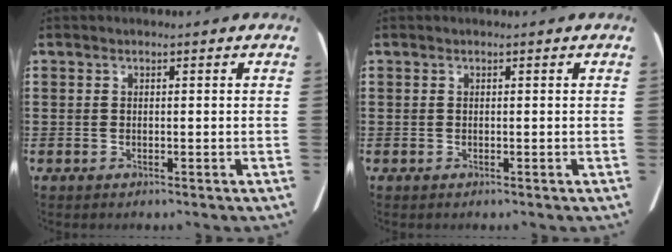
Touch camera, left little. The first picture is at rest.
{"total": 0.0}